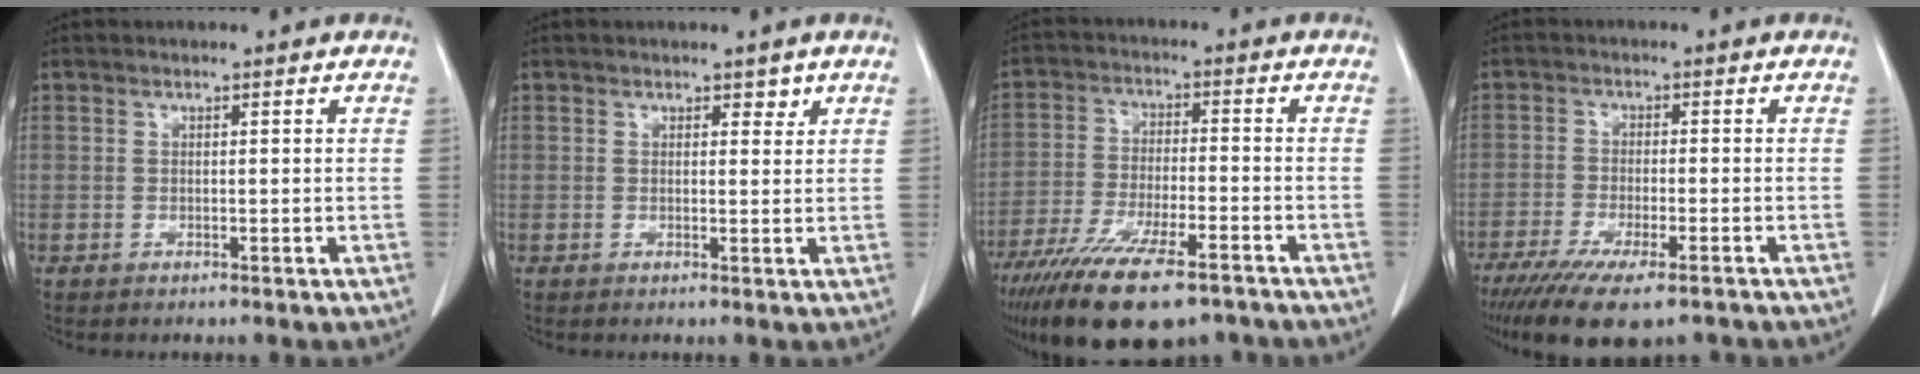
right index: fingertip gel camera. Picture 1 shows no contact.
{"total": 2.0, "force": [1.2, 1.3, 0.9], "torque": [-0.015, 0.005, 0.021]}
{"total": 18.8, "force": [-13.5, 5.3, 12.0], "torque": [-0.222, -0.032, -0.222]}
{"total": 13.7, "force": [-10.0, 3.7, 8.7], "torque": [-0.157, -0.027, -0.159]}